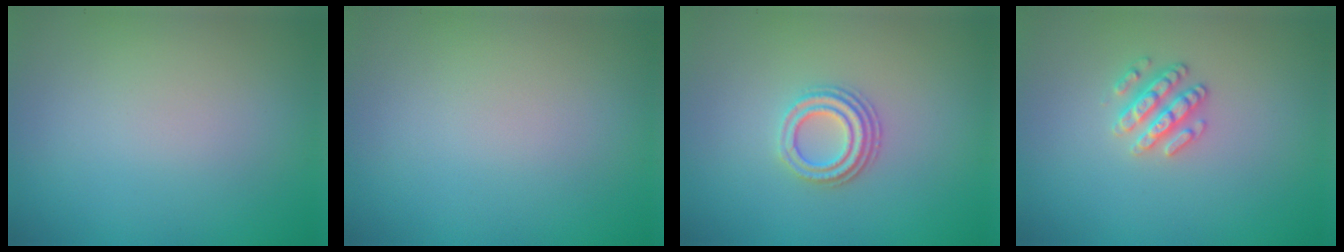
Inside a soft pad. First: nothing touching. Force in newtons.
{"total": 0.0}
{"total": 3.0, "press": 2.5, "slide": 1.7}
{"total": 2.5, "press": 2.4, "slide": 0.8}